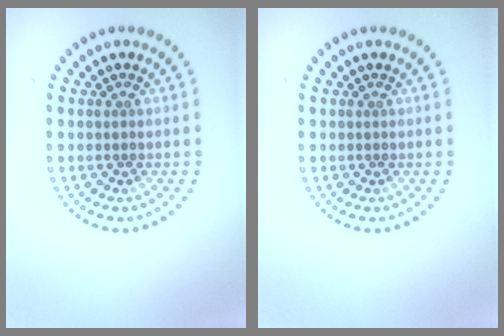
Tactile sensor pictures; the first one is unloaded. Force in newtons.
{"total": 0.0}